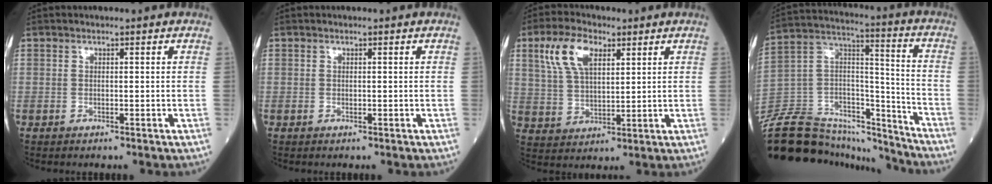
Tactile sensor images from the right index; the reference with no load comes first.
{"total": 0.0}
{"total": 9.2, "force": [4.4, 4.3, 6.8], "torque": [-0.148, 0.017, 0.088]}
{"total": 24.3, "force": [-22.5, 5.9, 7.2], "torque": [-0.170, 0.030, -0.372]}